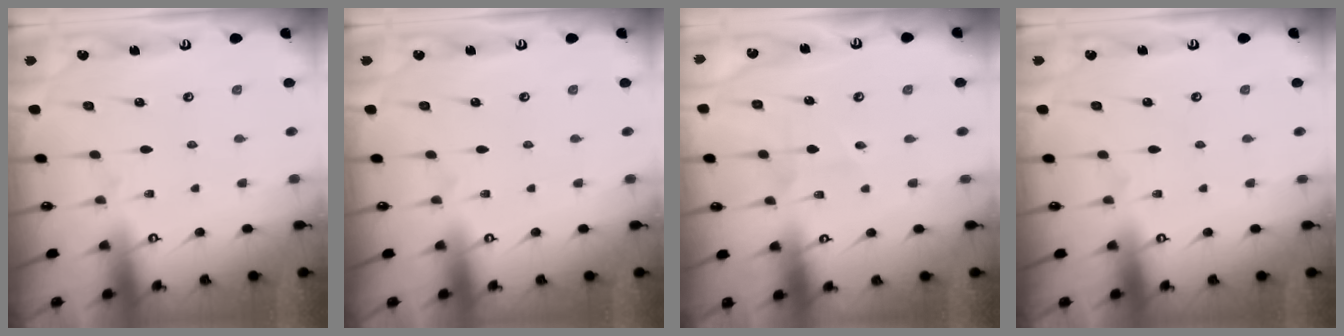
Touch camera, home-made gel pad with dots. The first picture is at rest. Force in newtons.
{"total": 0.0}
{"total": 2.7, "press": 2.5, "slide": 0.9}
{"total": 0.0}